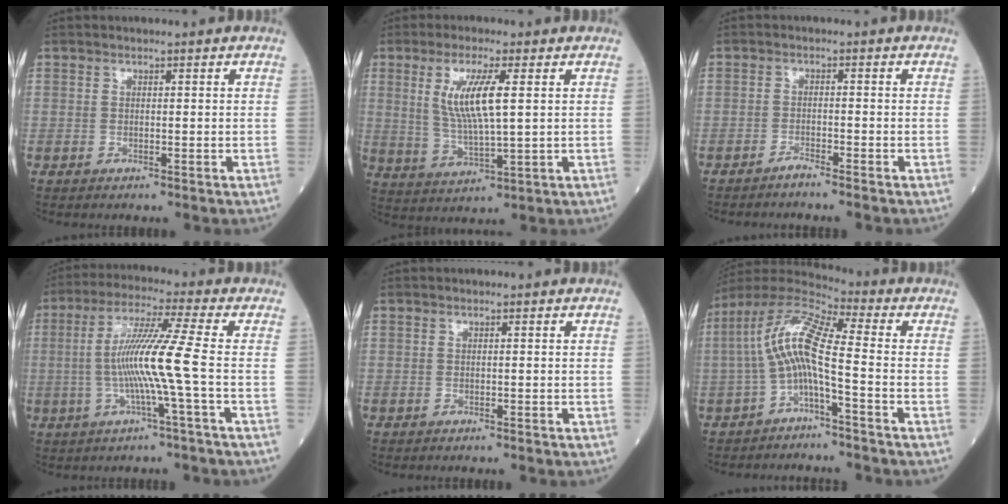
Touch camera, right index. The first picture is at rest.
{"total": 8.6, "force": [2.3, 1.0, 8.2], "torque": [-0.173, -0.004, 0.047]}
{"total": 1.7, "force": [-1.6, -0.4, 0.5], "torque": [-0.011, 0.000, -0.032]}
{"total": 9.9, "force": [-1.3, -1.6, 9.7], "torque": [-0.192, 0.006, -0.026]}
{"total": 0.6, "force": [-0.5, 0.1, 0.2], "torque": [-0.003, -0.001, -0.010]}
{"total": 10.1, "force": [-1.9, 1.5, 9.8], "torque": [-0.201, 0.036, -0.044]}